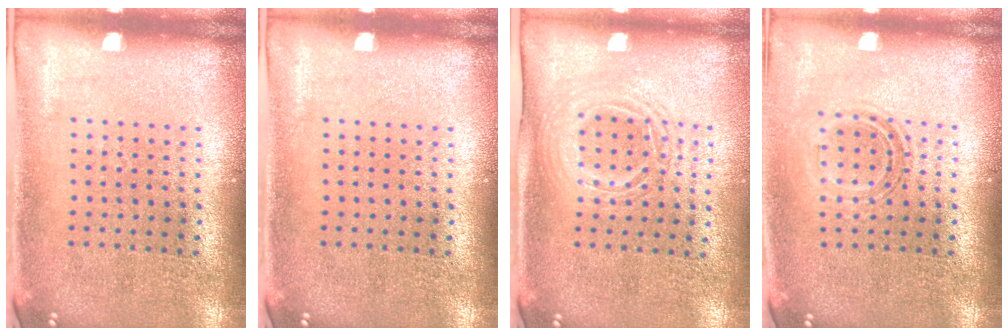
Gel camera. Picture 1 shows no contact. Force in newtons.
{"total": 0.0}
{"total": 1.5, "press": 1.3, "slide": 0.7}
{"total": 1.2, "press": 1.0, "slide": 0.7}